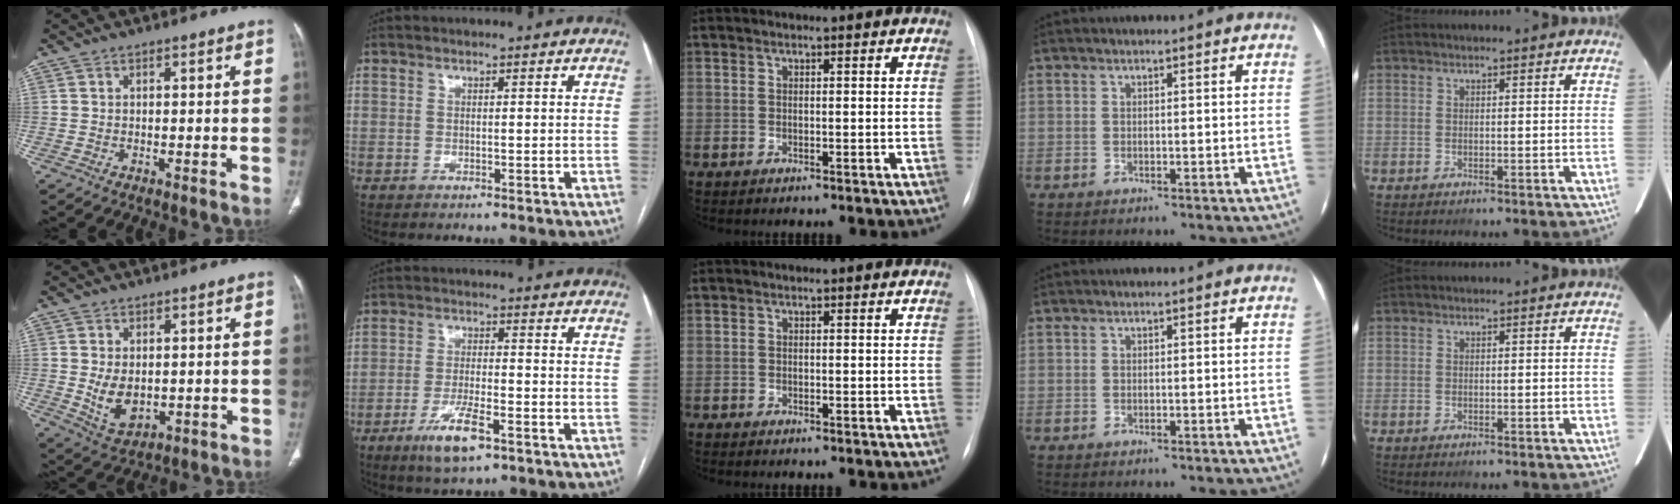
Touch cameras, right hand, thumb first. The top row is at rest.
{"thumb": {"total": 6.7, "force": [-0.1, 4.4, 5.0], "torque": [-0.079, -0.015, 0.017]}, "index": {"total": 7.2, "force": [-4.0, 1.3, 5.8], "torque": [-0.114, -0.012, -0.067]}}